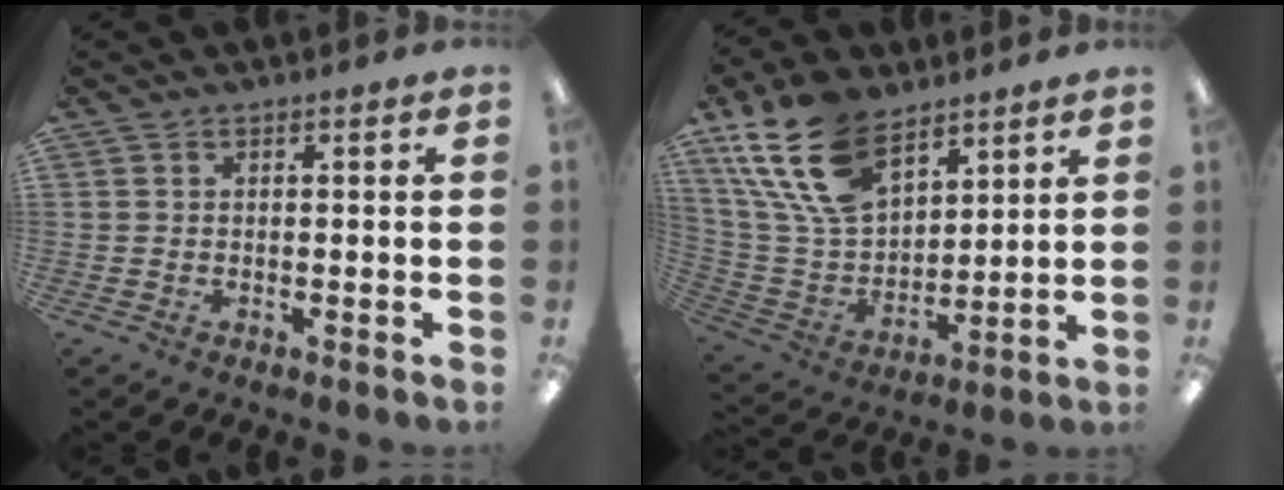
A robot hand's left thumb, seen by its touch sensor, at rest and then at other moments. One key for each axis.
{"total": 20.0, "fx": 12.0, "fy": 11.4, "fz": 11.4, "tx": -0.256, "ty": -0.046, "tz": 0.221}